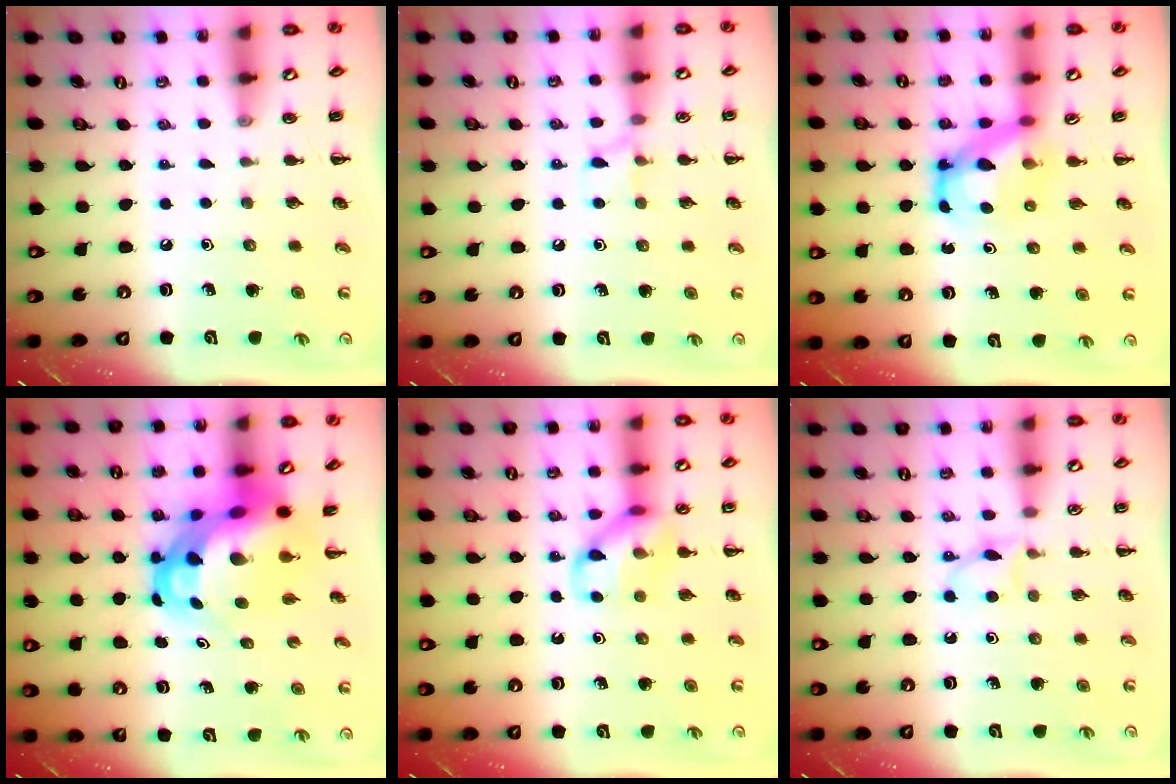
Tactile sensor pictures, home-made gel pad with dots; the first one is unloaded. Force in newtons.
{"total": 5.3, "press": 5.2, "slide": 1.1}
{"total": 5.8, "press": 5.8, "slide": 0.8}
{"total": 10.3, "press": 10.0, "slide": 2.6}
{"total": 10.9, "press": 10.8, "slide": 1.5}
{"total": 3.6, "press": 3.4, "slide": 1.3}